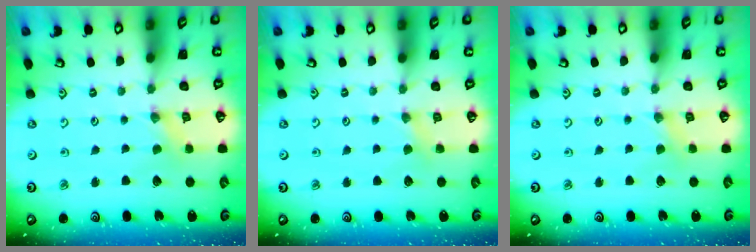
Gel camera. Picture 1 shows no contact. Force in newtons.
{"total": 2.5, "press": 2.4, "slide": 0.5}
{"total": 2.5, "press": 2.4, "slide": 0.4}